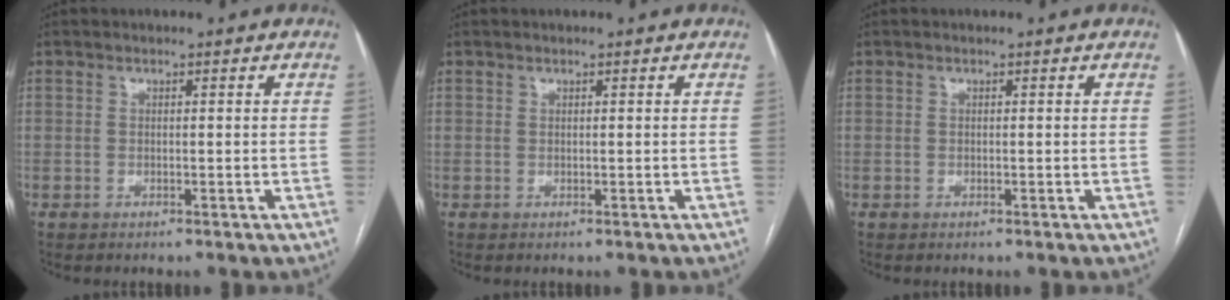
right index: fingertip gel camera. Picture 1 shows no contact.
{"total": 0.0}
{"total": 0.0}